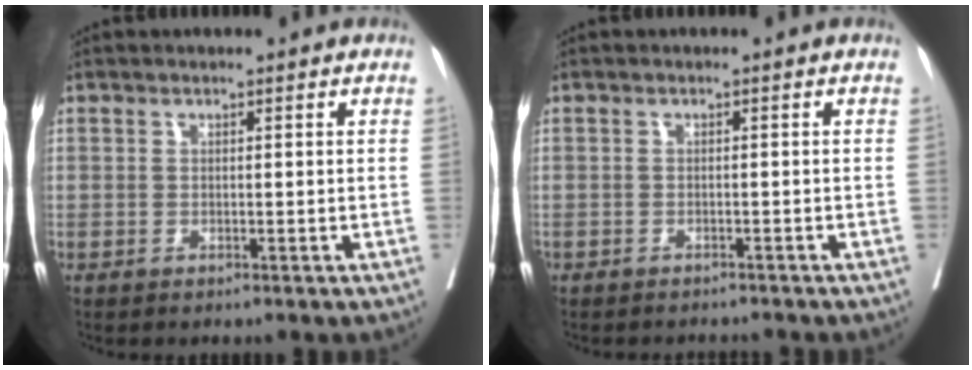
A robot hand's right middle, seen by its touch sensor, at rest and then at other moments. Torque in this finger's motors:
{"motor_torque": [0.35, -0.44, 0.13, 0.06]}